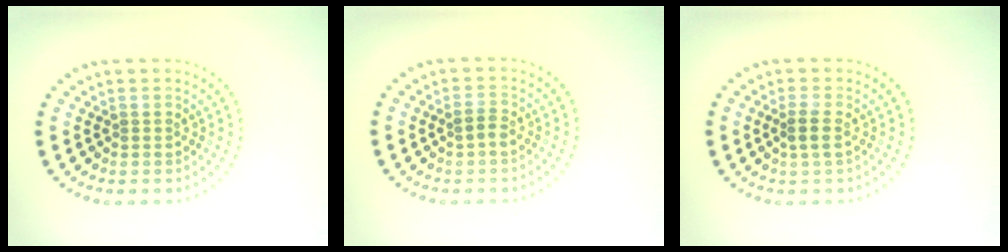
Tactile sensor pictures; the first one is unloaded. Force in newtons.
{"total": 1.1, "press": 1.1, "slide": 0.2}
{"total": 1.7, "press": 1.4, "slide": 1.0}